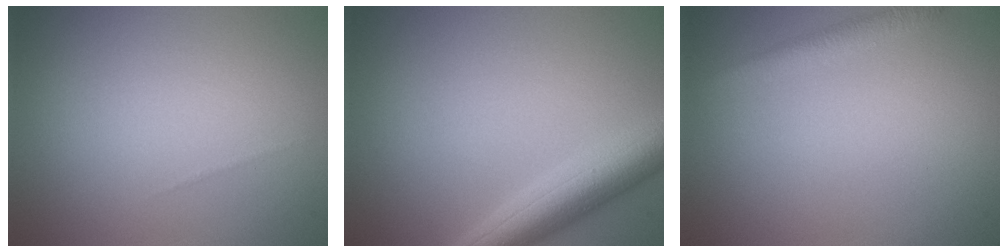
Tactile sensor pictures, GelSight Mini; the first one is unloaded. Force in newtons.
{"total": 5.7, "press": 5.7, "slide": 0.3}
{"total": 1.8, "press": 1.8, "slide": 0.1}